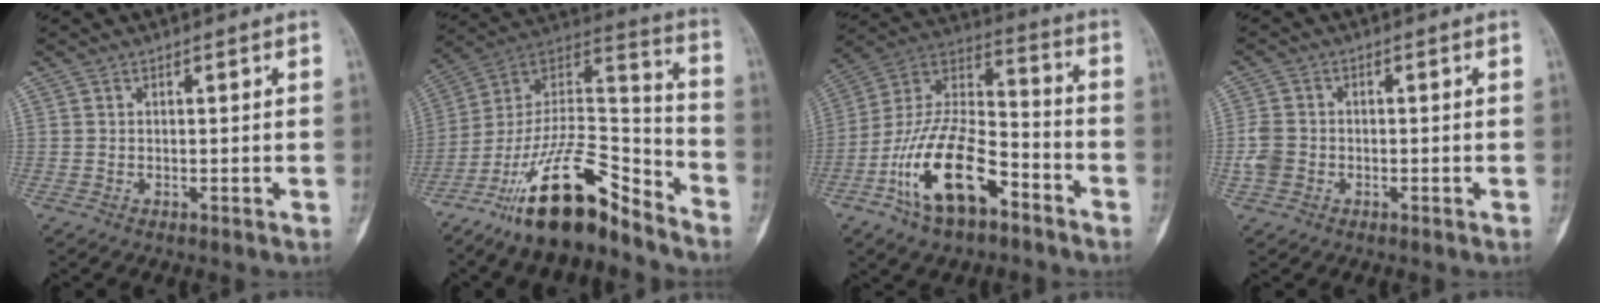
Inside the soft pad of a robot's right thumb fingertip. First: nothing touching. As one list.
[{"total": 21.4, "force": [-15.4, 7.4, 12.9], "torque": [-0.210, 0.112, -0.274]}, {"total": 19.9, "force": [-9.8, 9.5, 14.5], "torque": [-0.258, 0.074, -0.180]}, {"total": 4.0, "force": [-1.0, 3.3, 2.1], "torque": [-0.044, 0.008, -0.020]}]